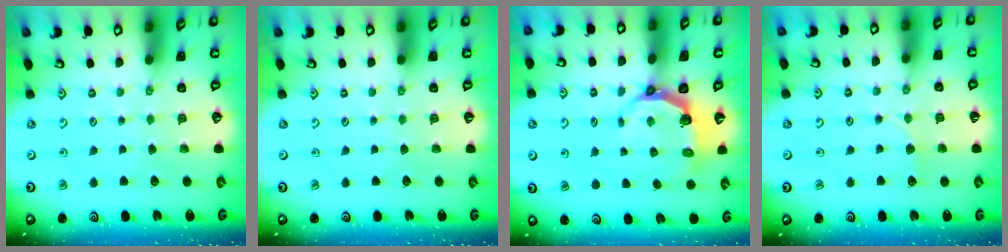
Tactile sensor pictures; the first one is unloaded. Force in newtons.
{"total": 0.0}
{"total": 5.7, "press": 4.3, "slide": 3.8}
{"total": 4.5, "press": 4.4, "slide": 0.5}